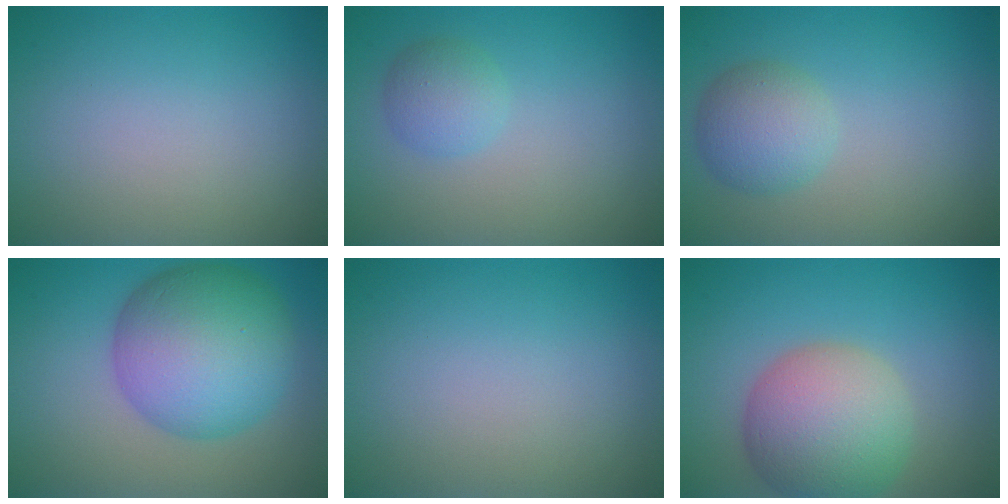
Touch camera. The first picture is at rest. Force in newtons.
{"total": 2.3, "press": 2.3, "slide": 0.1}
{"total": 3.6, "press": 3.6, "slide": 0.2}
{"total": 10.6, "press": 10.6, "slide": 0.2}
{"total": 0.0}
{"total": 8.0, "press": 8.0, "slide": 0.5}